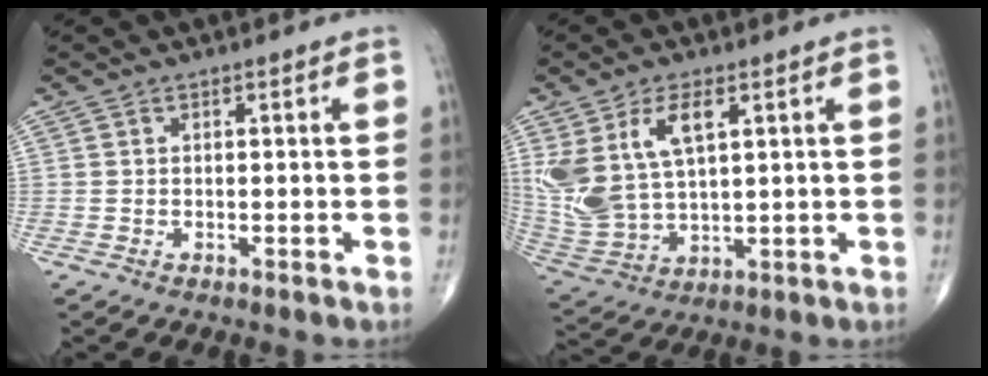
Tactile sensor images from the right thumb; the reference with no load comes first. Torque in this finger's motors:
{"motor_torque": [1.04, 1.23, 1.28, 0.82, 0.14]}